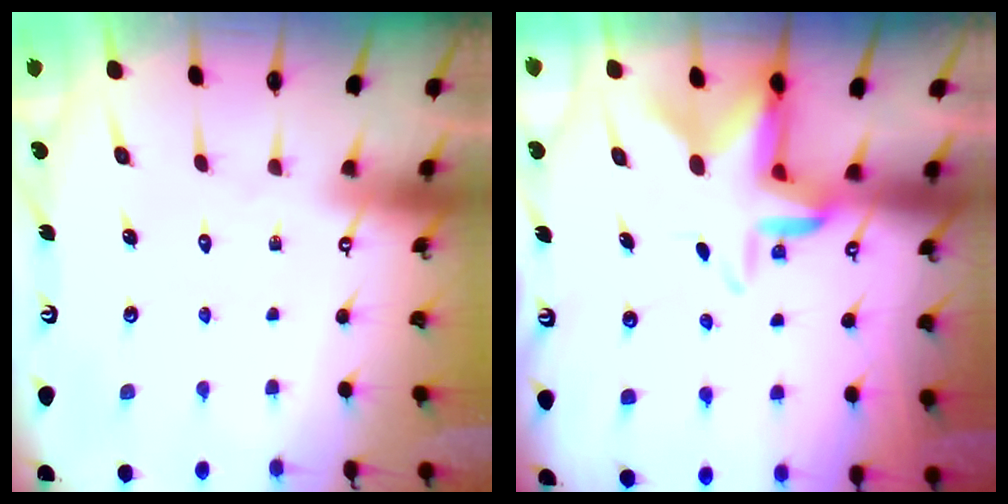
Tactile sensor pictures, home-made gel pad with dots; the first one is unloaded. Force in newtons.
{"total": 6.7, "press": 6.6, "slide": 1.3}